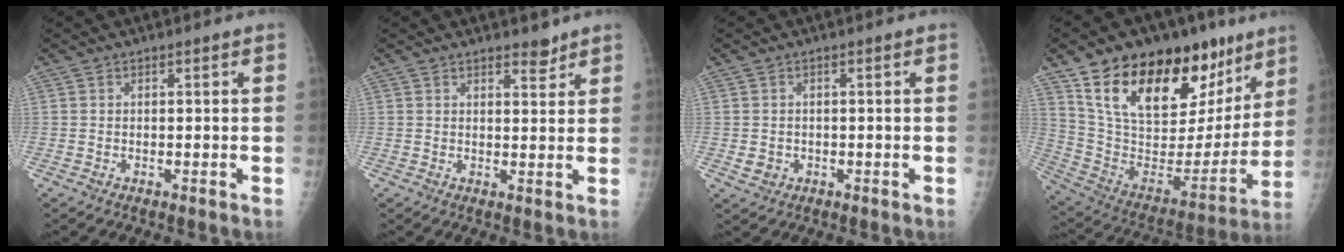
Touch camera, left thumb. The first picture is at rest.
{"total": 3.0, "force": [2.4, 1.2, 1.2], "torque": [-0.004, -0.018, 0.035]}
{"total": 2.2, "force": [-0.3, 2.0, 0.9], "torque": [-0.008, 0.001, 0.004]}
{"total": 30.4, "force": [18.3, 14.9, 19.2], "torque": [-0.270, -0.038, 0.307]}